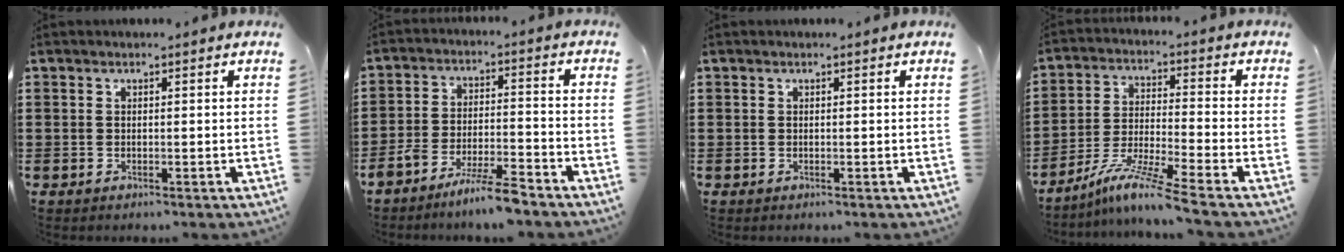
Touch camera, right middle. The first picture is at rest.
{"total": 6.5, "force": [-5.9, 0.3, 2.9], "torque": [-0.057, -0.006, -0.111]}
{"total": 0.0}
{"total": 8.5, "force": [-6.8, -0.4, 5.0], "torque": [-0.106, -0.015, -0.135]}